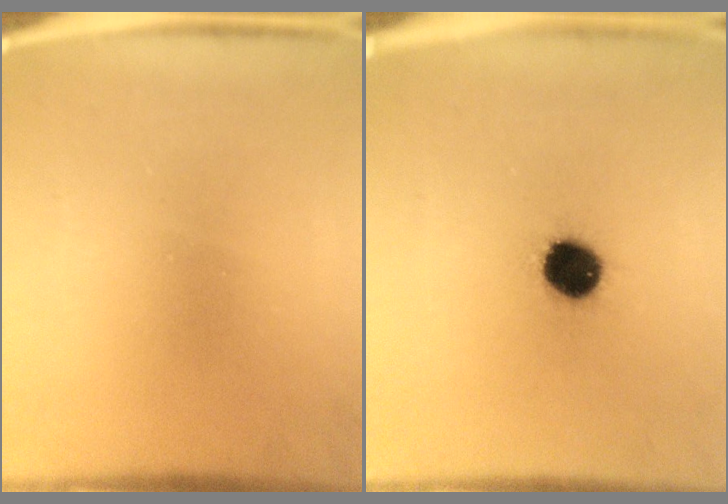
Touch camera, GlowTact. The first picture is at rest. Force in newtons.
{"total": 9.2}